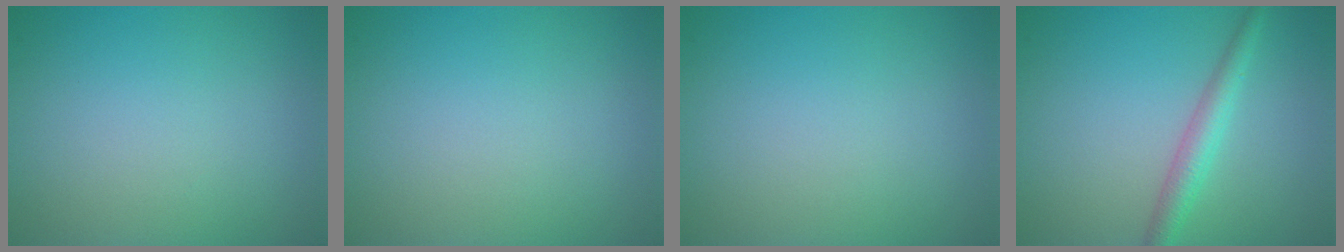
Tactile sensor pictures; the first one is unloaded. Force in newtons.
{"total": 0.0}
{"total": 0.0}
{"total": 2.5, "press": 2.5, "slide": 0.0}